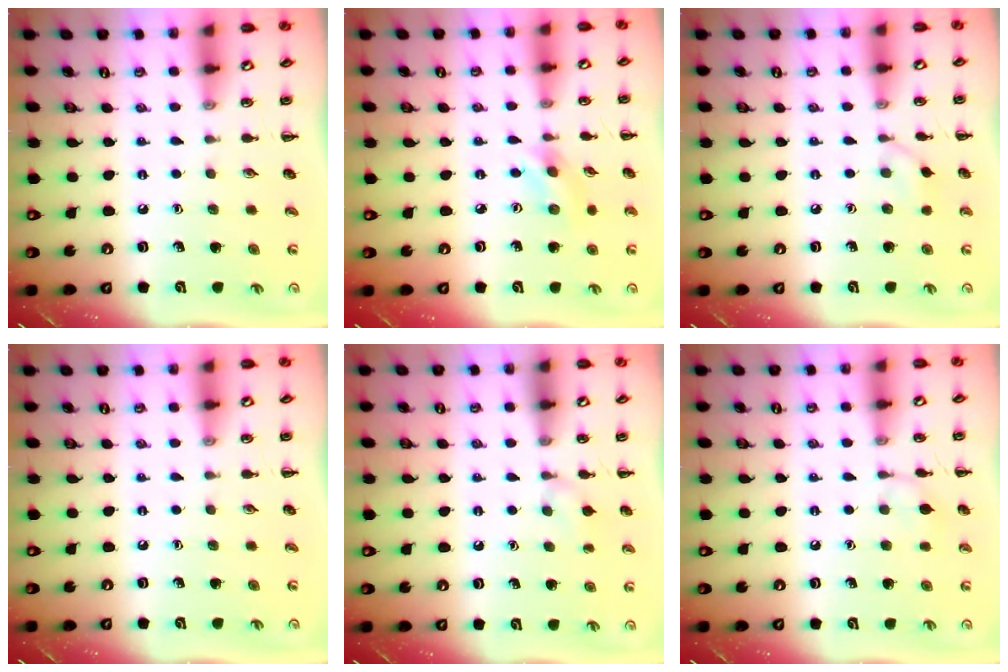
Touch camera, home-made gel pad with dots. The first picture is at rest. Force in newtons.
{"total": 2.6, "press": 2.6, "slide": 0.6}
{"total": 5.6, "press": 5.4, "slide": 1.6}
{"total": 0.0}
{"total": 6.6, "press": 6.2, "slide": 2.3}
{"total": 7.0, "press": 6.8, "slide": 1.5}